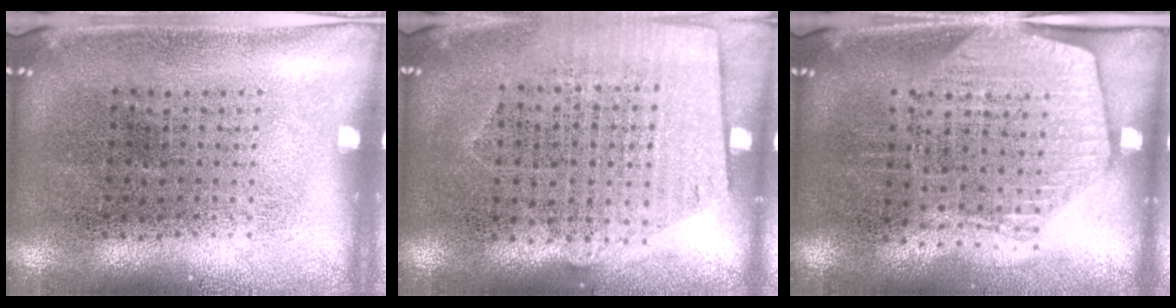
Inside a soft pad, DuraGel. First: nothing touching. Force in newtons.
{"total": 1.2, "press": 1.1, "slide": 0.6}
{"total": 1.7, "press": 1.5, "slide": 0.8}